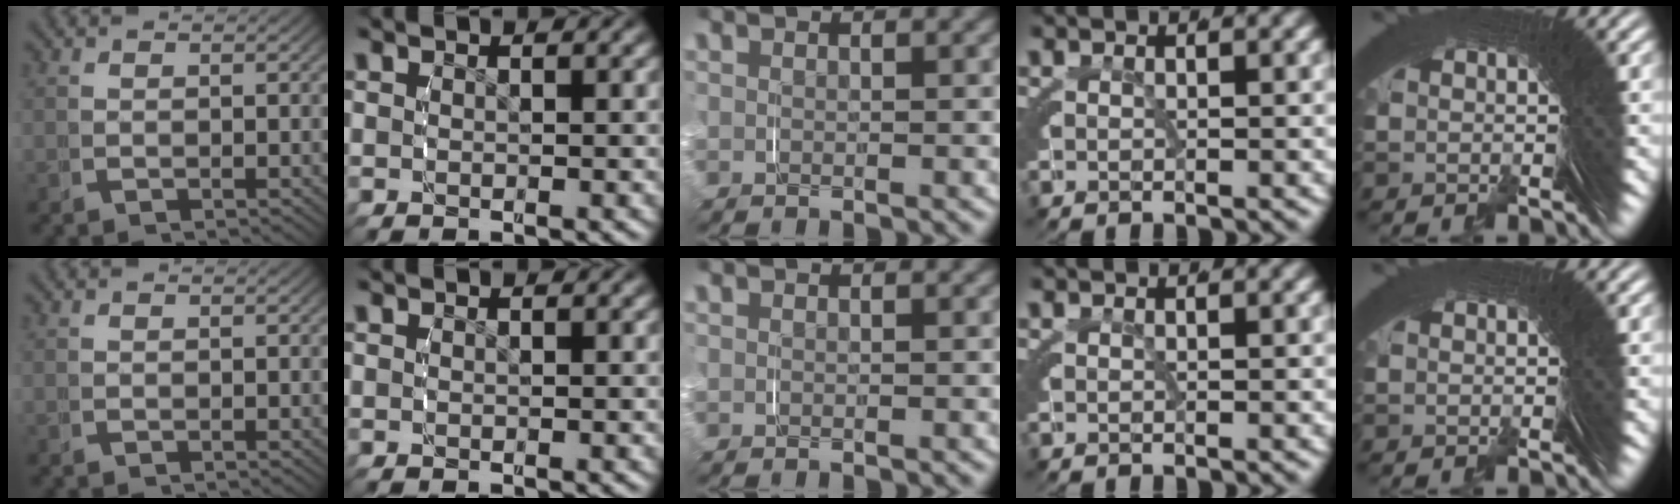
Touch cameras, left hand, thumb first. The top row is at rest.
{}